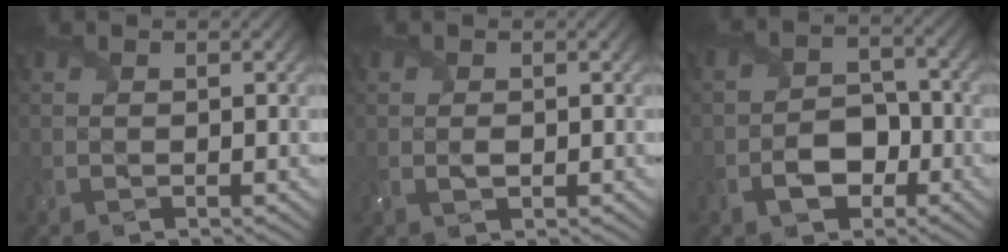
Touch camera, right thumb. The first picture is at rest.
{"total": 1.1, "force": [-0.1, 0.7, 0.8], "torque": [-0.018, -0.005, -0.001]}
{"total": 5.2, "force": [-2.4, 3.5, 3.0], "torque": [-0.042, -0.002, -0.049]}